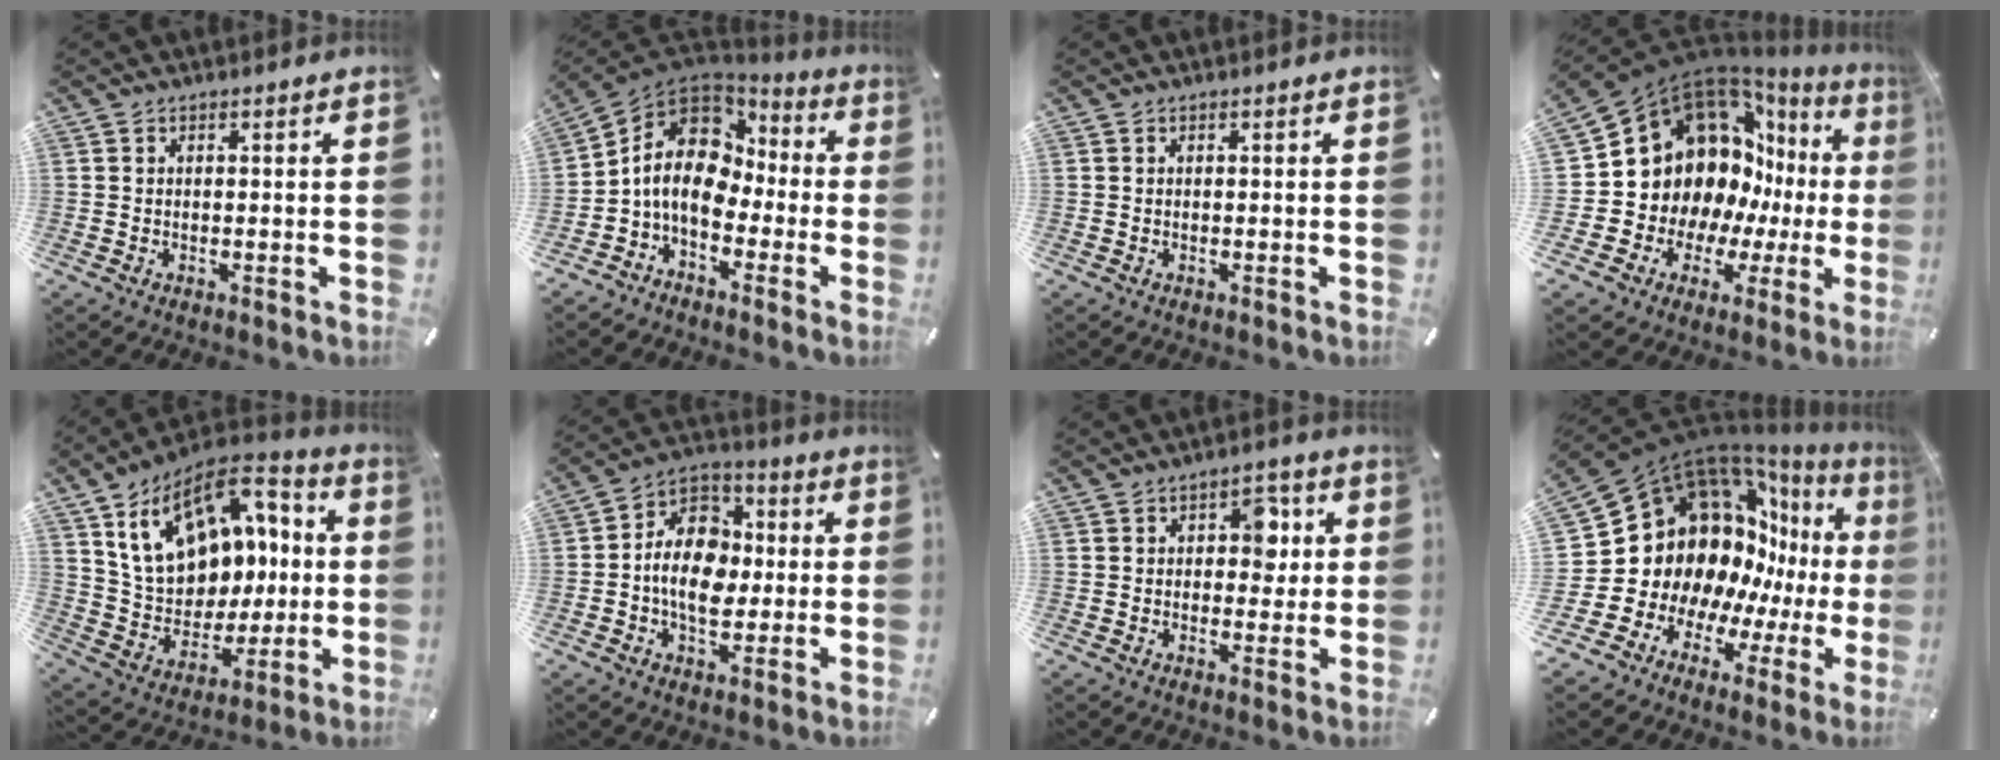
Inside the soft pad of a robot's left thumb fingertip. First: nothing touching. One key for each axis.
{"total": 11.6, "fx": -1.9, "fy": 8.9, "fz": 7.1, "tx": -0.163, "ty": 0.019, "tz": -0.038}
{"total": 0.0}
{"total": 17.5, "fx": 5.6, "fy": 14.6, "fz": 7.8, "tx": -0.118, "ty": -0.078, "tz": 0.133}
{"total": 19.4, "fx": 7.5, "fy": 14.2, "fz": 10.9, "tx": -0.211, "ty": -0.027, "tz": 0.144}
{"total": 13.3, "fx": -2.2, "fy": 10.0, "fz": 8.5, "tx": -0.161, "ty": 0.017, "tz": -0.039}
{"total": 6.7, "fx": 1.4, "fy": 4.6, "fz": 4.7, "tx": -0.043, "ty": -0.006, "tz": 0.011}
{"total": 22.1, "fx": 6.1, "fy": 17.7, "fz": 11.6, "tx": -0.203, "ty": -0.108, "tz": 0.165}